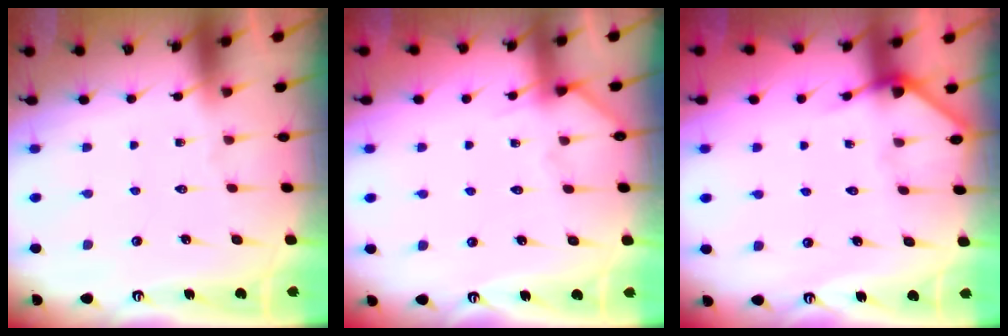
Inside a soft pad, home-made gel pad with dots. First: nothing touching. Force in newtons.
{"total": 2.8, "press": 2.8, "slide": 0.2}
{"total": 4.4, "press": 4.4, "slide": 0.4}